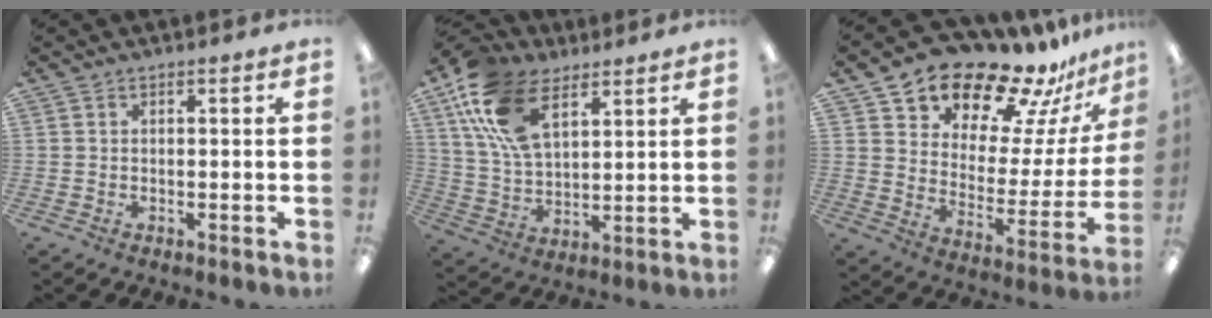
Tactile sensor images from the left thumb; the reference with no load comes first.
{"total": 17.3, "force": [8.9, 9.5, 11.4], "torque": [-0.251, -0.013, 0.164]}
{"total": 17.8, "force": [15.1, 7.8, 5.1], "torque": [-0.085, -0.126, 0.261]}